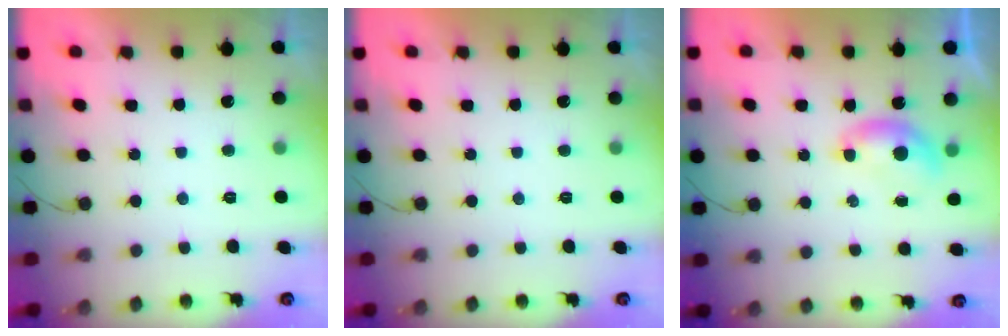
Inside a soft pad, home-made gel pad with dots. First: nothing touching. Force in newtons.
{"total": 0.0}
{"total": 5.6, "press": 5.5, "slide": 1.1}